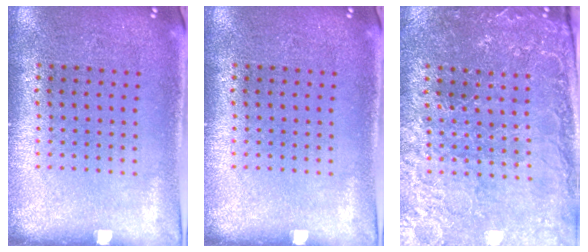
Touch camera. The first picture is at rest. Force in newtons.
{"total": 0.0}
{"total": 1.7, "press": 1.7, "slide": 0.3}